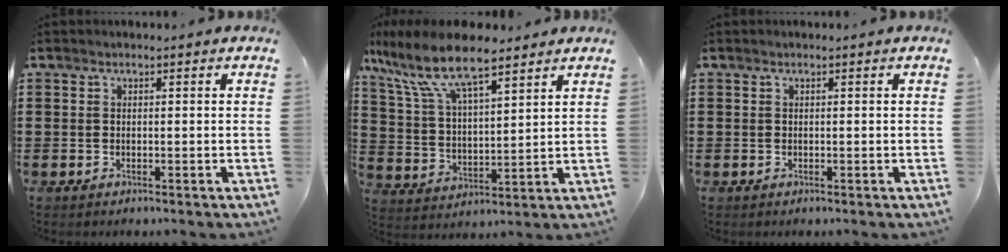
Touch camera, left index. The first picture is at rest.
{"total": 10.4, "force": [7.9, 2.8, 6.2], "torque": [-0.147, -0.023, 0.138]}
{"total": 0.0}